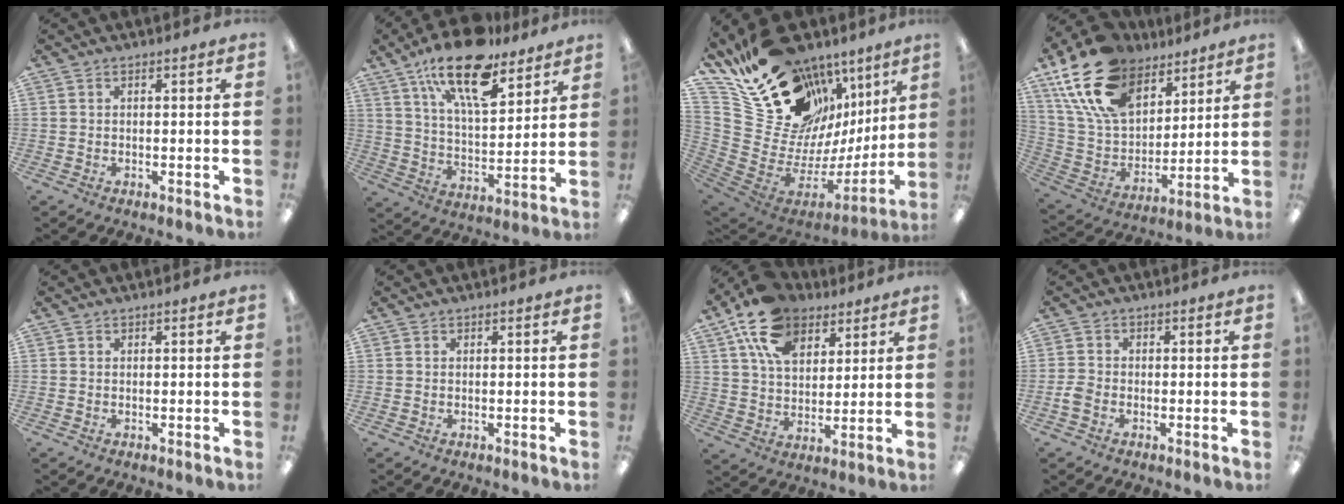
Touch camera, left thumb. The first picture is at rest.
{"total": 19.2, "force": [13.3, 7.4, 11.7], "torque": [-0.198, -0.069, 0.225]}
{"total": 24.3, "force": [16.3, 14.6, 10.5], "torque": [-0.175, -0.131, 0.346]}
{"total": 20.9, "force": [13.6, 11.9, 10.4], "torque": [-0.221, -0.060, 0.254]}
{"total": 0.0}
{"total": 0.0}
{"total": 16.2, "force": [10.0, 10.0, 7.9], "torque": [-0.147, -0.036, 0.187]}
{"total": 2.5, "force": [-1.1, 1.9, 1.3], "torque": [-0.021, 0.006, -0.019]}